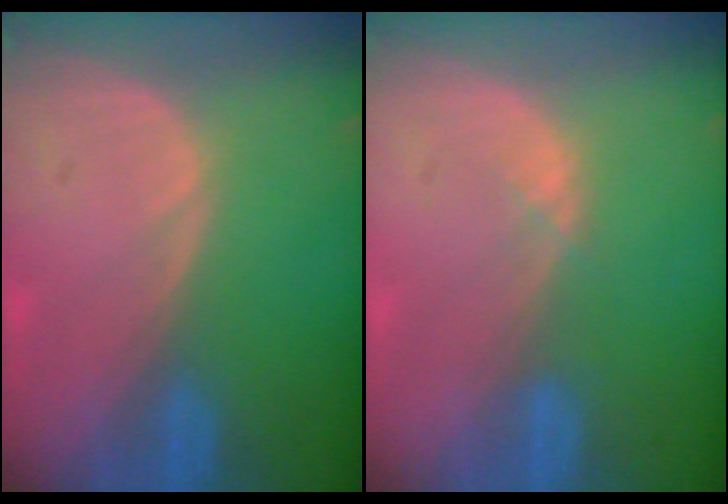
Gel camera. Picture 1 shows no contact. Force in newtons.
{"total": 0.9, "press": 0.9, "slide": 0.3}